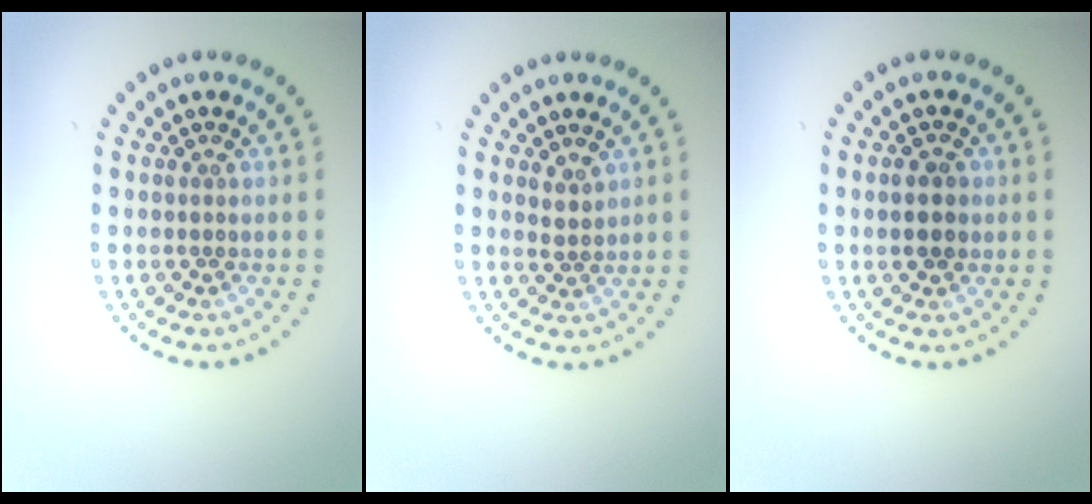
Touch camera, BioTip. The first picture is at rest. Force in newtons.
{"total": 1.4, "press": 1.1, "slide": 1.0}
{"total": 2.7, "press": 2.7, "slide": 0.1}